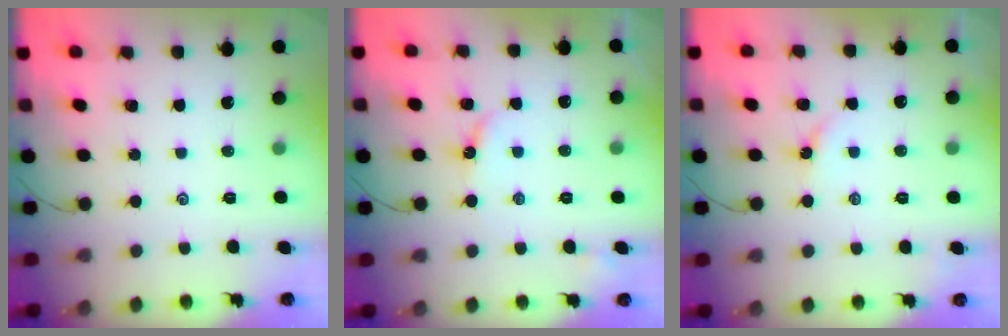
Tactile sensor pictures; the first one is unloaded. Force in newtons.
{"total": 4.7, "press": 4.7, "slide": 0.6}
{"total": 2.0, "press": 1.9, "slide": 0.3}